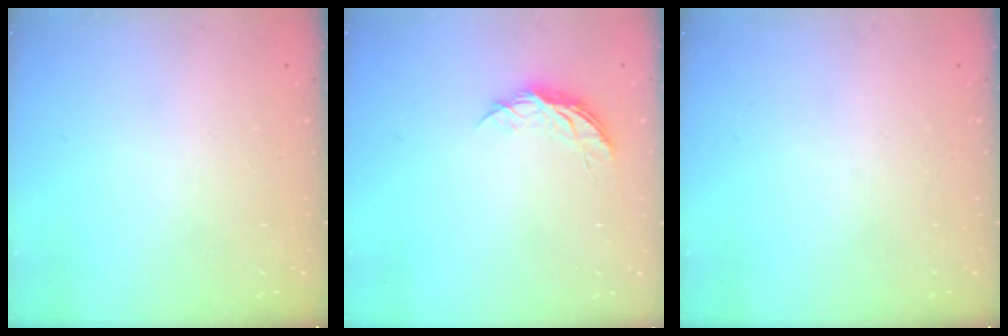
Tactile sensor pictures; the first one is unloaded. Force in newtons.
{"total": 5.2, "press": 5.1, "slide": 0.5}
{"total": 0.0}